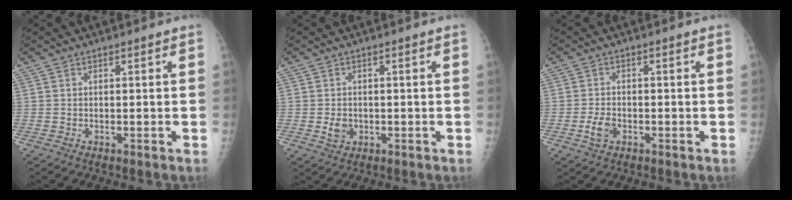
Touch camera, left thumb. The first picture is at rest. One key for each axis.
{"total": 2.7, "fx": -0.5, "fy": 2.2, "fz": 1.5, "tx": -0.018, "ty": 0.001, "tz": -0.003}
{"total": 3.2, "fx": -1.3, "fy": 2.0, "fz": 2.1, "tx": -0.040, "ty": 0.005, "tz": -0.023}